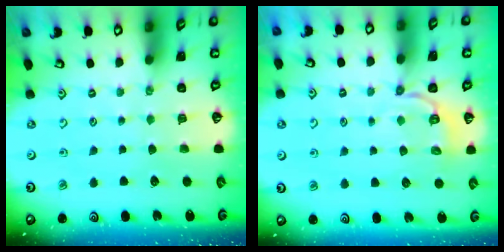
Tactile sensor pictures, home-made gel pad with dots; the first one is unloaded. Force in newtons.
{"total": 5.5, "press": 5.1, "slide": 1.9}